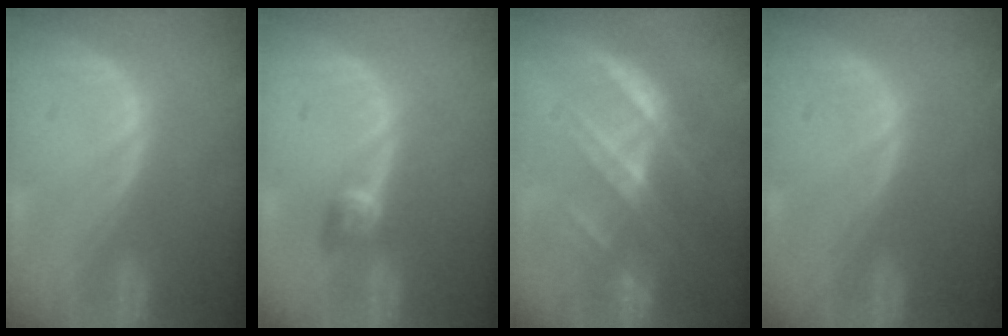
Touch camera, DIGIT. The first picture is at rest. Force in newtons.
{"total": 2.9, "press": 2.5, "slide": 1.5}
{"total": 7.3, "press": 6.6, "slide": 3.2}
{"total": 0.0}